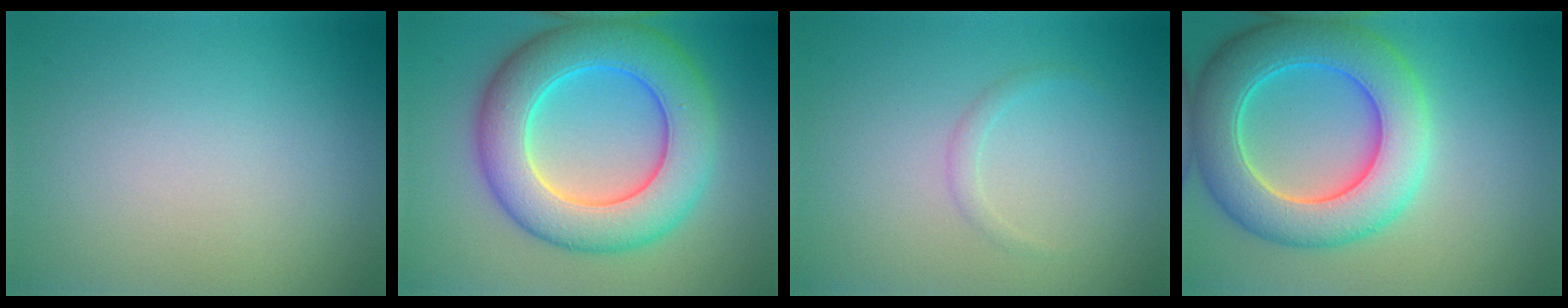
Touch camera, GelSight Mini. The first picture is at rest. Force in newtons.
{"total": 9.9, "press": 9.8, "slide": 0.3}
{"total": 0.9, "press": 0.9, "slide": 0.0}
{"total": 9.2, "press": 9.2, "slide": 0.2}